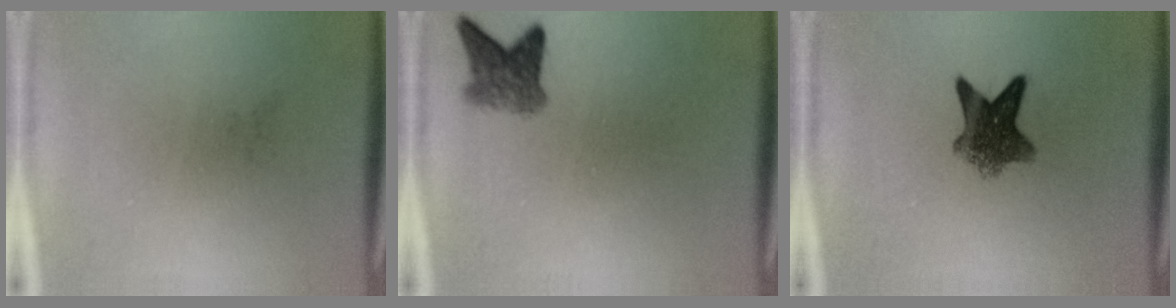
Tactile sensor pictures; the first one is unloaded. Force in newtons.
{"total": 3.7}
{"total": 7.0}